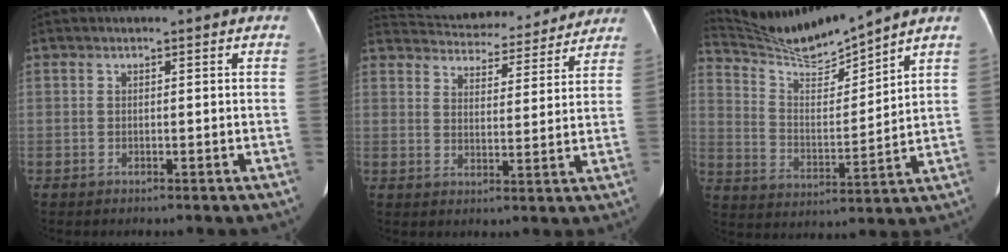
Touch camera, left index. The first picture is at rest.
{"total": 18.7, "force": [17.5, 5.2, 4.3], "torque": [-0.078, 0.021, 0.231]}
{"total": 10.1, "force": [9.8, -1.5, 1.8], "torque": [-0.048, -0.005, 0.200]}